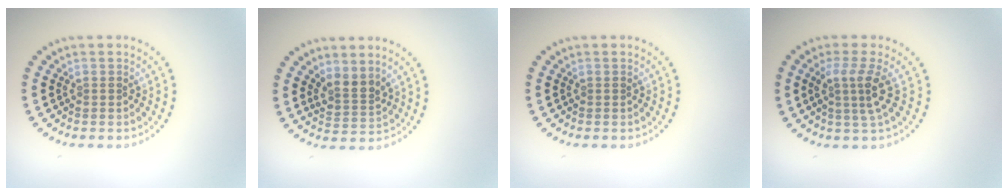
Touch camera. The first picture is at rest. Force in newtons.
{"total": 2.4, "press": 1.8, "slide": 1.6}
{"total": 0.0}
{"total": 3.0, "press": 2.2, "slide": 2.0}